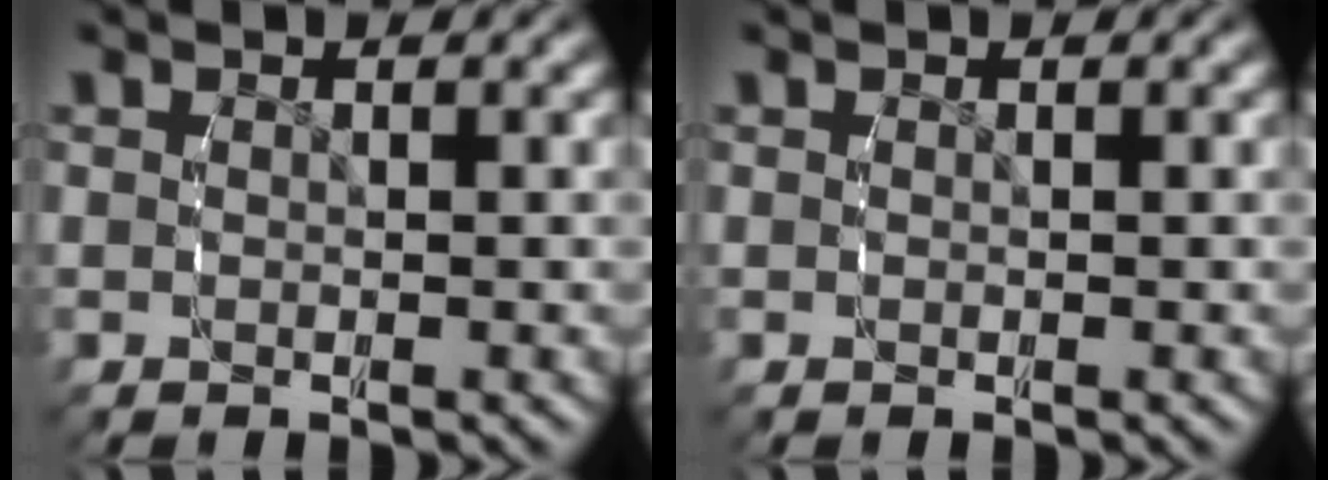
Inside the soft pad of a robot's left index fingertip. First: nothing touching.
{"total": 0.0}